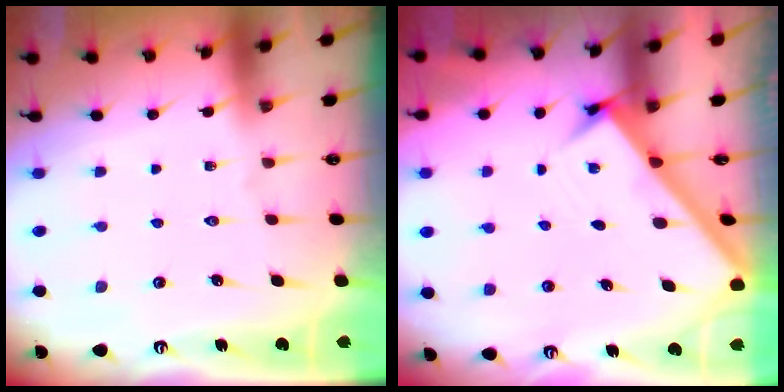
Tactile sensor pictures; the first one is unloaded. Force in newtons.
{"total": 2.9, "press": 2.9, "slide": 0.4}